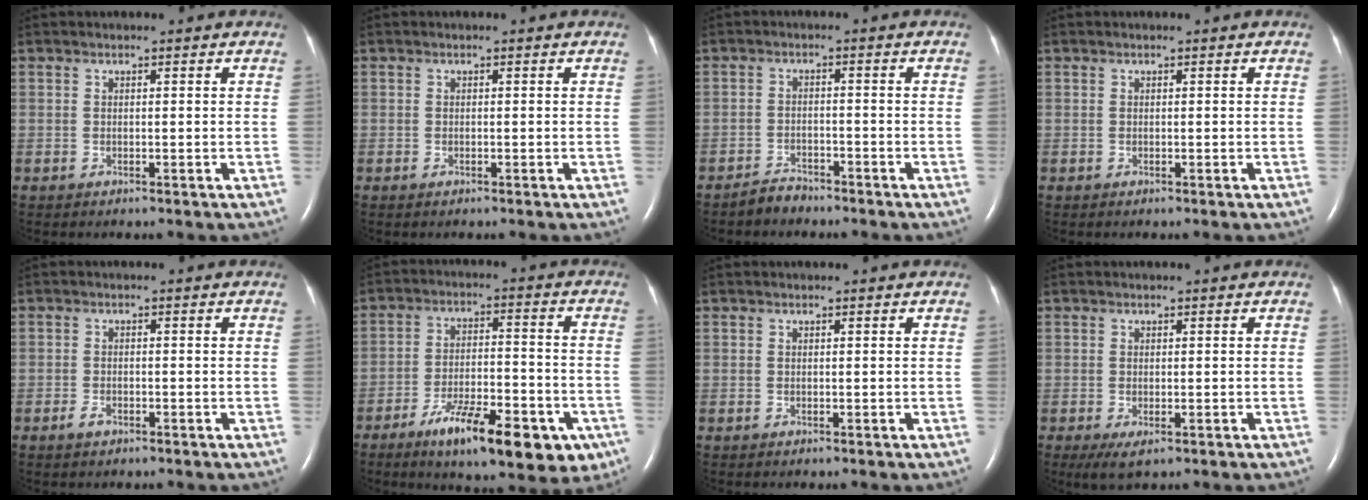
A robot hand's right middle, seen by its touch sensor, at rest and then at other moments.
{"total": 0.0}
{"total": 2.4, "force": [-2.3, 0.8, 0.1], "torque": [-0.008, -0.002, -0.040]}
{"total": 0.0}
{"total": 1.5, "force": [-1.0, 0.7, 0.9], "torque": [-0.023, 0.000, -0.017]}
{"total": 16.0, "force": [-9.1, 4.9, 12.2], "torque": [-0.152, 0.000, -0.133]}
{"total": 0.0}
{"total": 3.0, "force": [-1.4, 1.0, 2.5], "torque": [-0.048, -0.009, -0.016]}